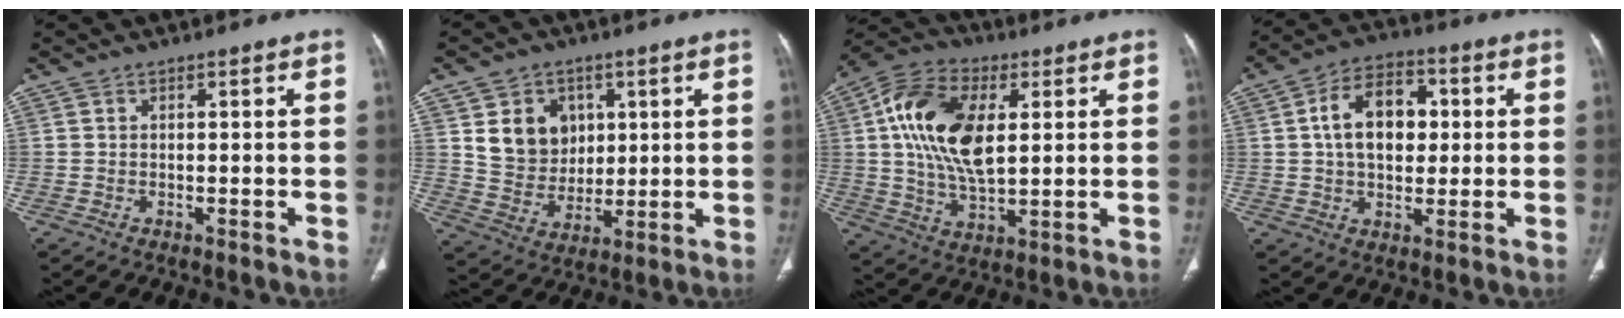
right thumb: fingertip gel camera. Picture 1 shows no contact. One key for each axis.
{"total": 11.0, "fx": 3.6, "fy": 9.1, "fz": 4.9, "tx": -0.042, "ty": -0.018, "tz": 0.074}
{"total": 17.2, "fx": 3.5, "fy": 9.3, "fz": 14.0, "tx": -0.259, "ty": 0.001, "tz": 0.058}
{"total": 12.7, "fx": 1.8, "fy": 8.4, "fz": 9.4, "tx": -0.123, "ty": 0.012, "tz": 0.024}